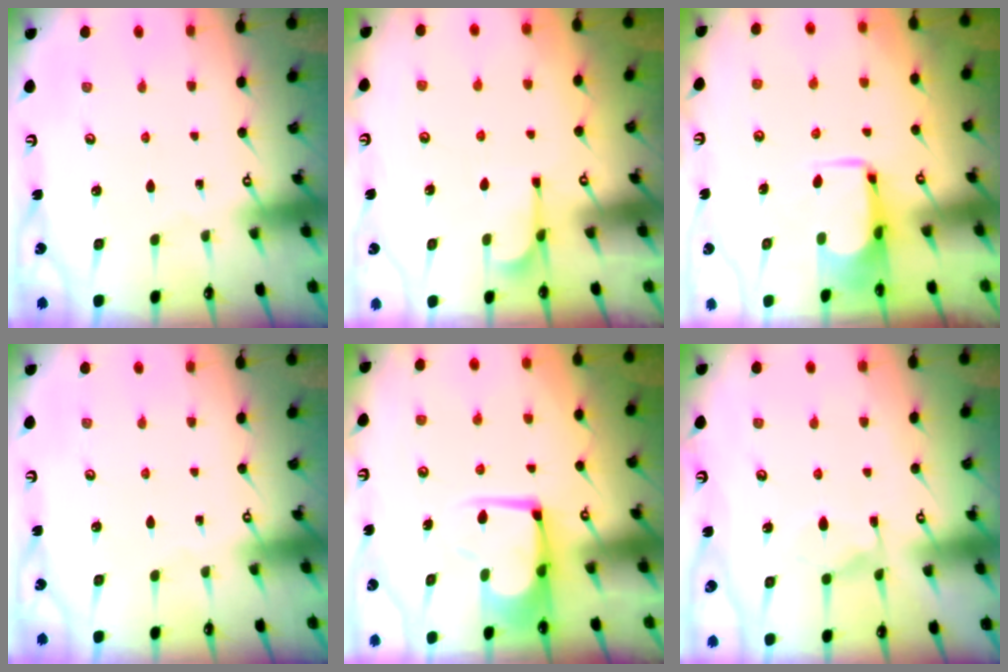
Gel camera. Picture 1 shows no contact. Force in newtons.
{"total": 2.5, "press": 2.2, "slide": 1.2}
{"total": 2.2, "press": 2.1, "slide": 0.8}
{"total": 0.0}
{"total": 3.3, "press": 3.2, "slide": 0.8}
{"total": 8.6, "press": 8.6, "slide": 0.7}